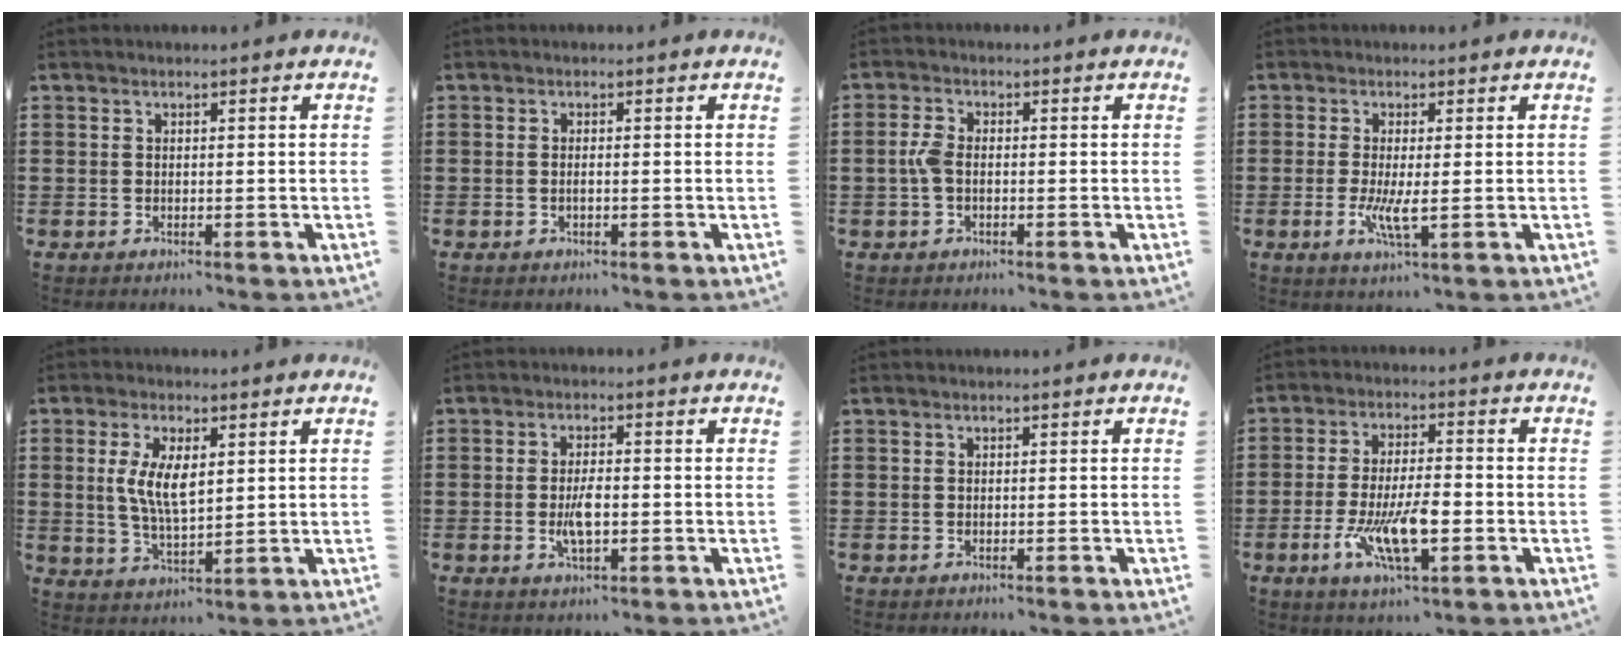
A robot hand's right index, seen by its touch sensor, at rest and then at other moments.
{"total": 0.6, "force": [-0.3, 0.0, 0.6], "torque": [-0.010, -0.004, -0.004]}
{"total": 3.1, "force": [-0.5, 1.6, 2.6], "torque": [-0.073, -0.004, -0.017]}
{"total": 4.1, "force": [-0.8, 0.7, 4.0], "torque": [-0.074, -0.005, -0.015]}
{"total": 6.7, "force": [1.3, 2.8, 5.9], "torque": [-0.119, 0.007, 0.022]}
{"total": 4.3, "force": [-0.8, 1.5, 4.0], "torque": [-0.084, -0.002, -0.019]}
{"total": 0.0}
{"total": 9.6, "force": [-3.3, 3.1, 8.5], "torque": [-0.175, -0.012, -0.059]}